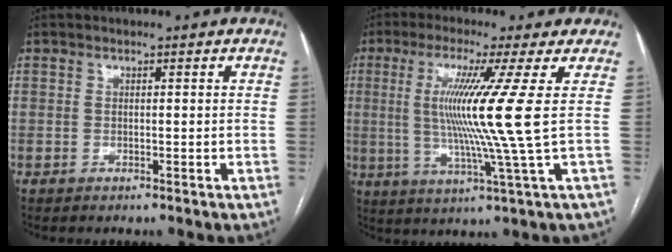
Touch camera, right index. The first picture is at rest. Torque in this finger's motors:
{"motor_torque": [1.88, 0.25, 1.05, 0.21]}